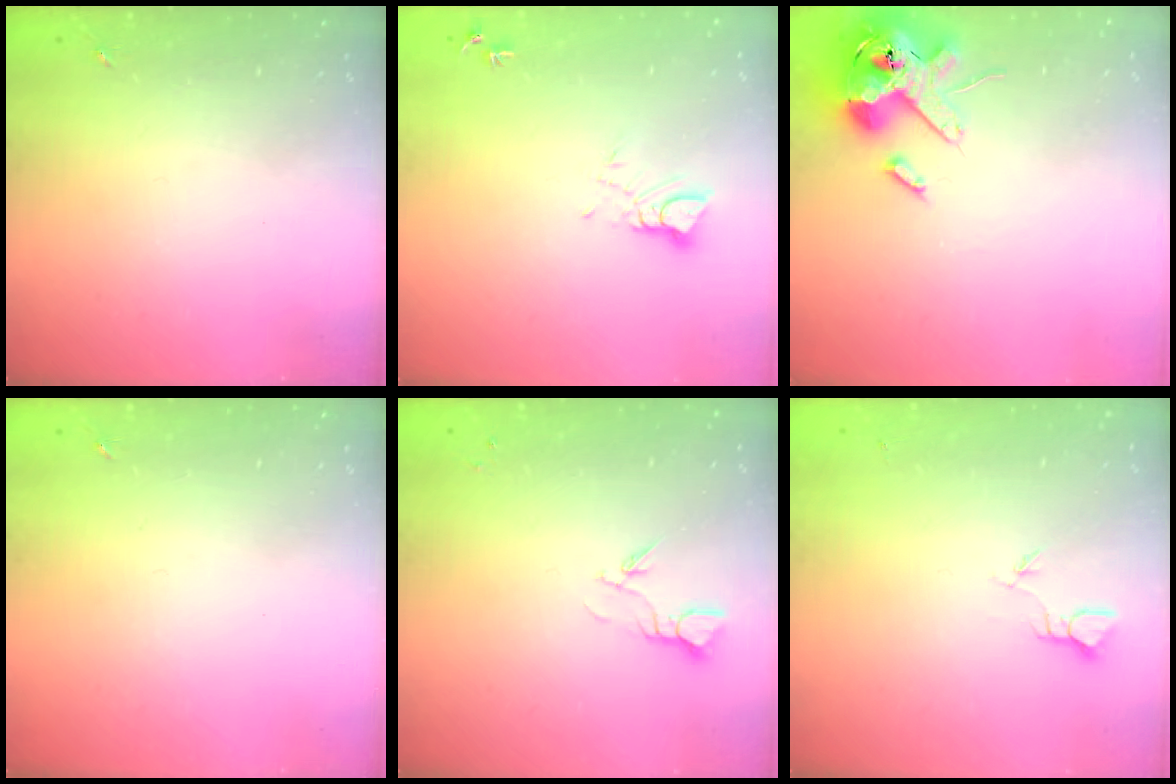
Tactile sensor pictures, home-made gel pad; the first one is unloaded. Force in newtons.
{"total": 3.6, "press": 3.6, "slide": 0.3}
{"total": 15.4, "press": 15.1, "slide": 2.9}
{"total": 0.0}
{"total": 3.2, "press": 3.1, "slide": 0.3}
{"total": 2.4, "press": 2.4, "slide": 0.2}